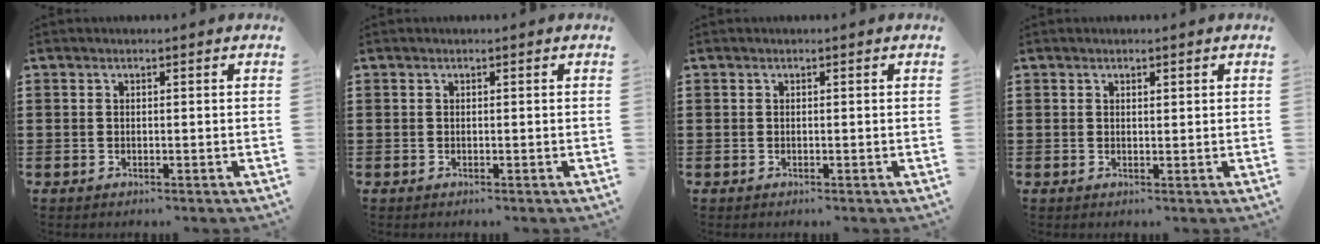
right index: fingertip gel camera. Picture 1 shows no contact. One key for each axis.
{"total": 0.0}
{"total": 0.0}
{"total": 0.6, "fx": 0.4, "fy": 0.4, "fz": 0.3, "tx": -0.006, "ty": 0.003, "tz": 0.008}